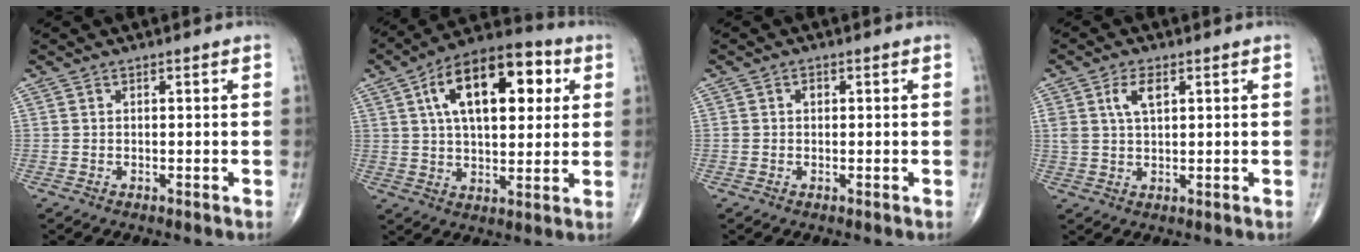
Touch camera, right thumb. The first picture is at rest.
{"total": 19.7, "force": [5.9, 10.0, 15.9], "torque": [-0.222, 0.011, 0.086]}
{"total": 1.2, "force": [0.3, 1.0, 0.7], "torque": [-0.010, 0.004, 0.004]}
{"total": 4.7, "force": [1.9, 2.2, 3.7], "torque": [-0.070, 0.000, 0.040]}